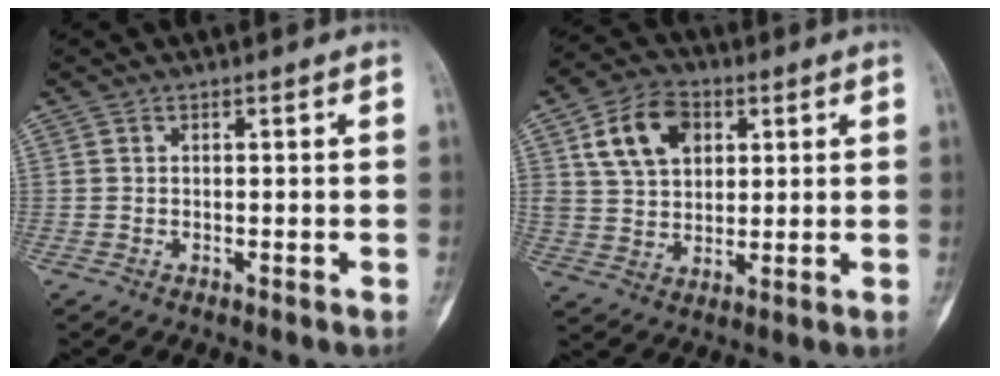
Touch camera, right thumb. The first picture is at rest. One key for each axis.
{"total": 11.9, "fx": 4.3, "fy": 8.3, "fz": 7.3, "tx": -0.109, "ty": -0.002, "tz": 0.077}